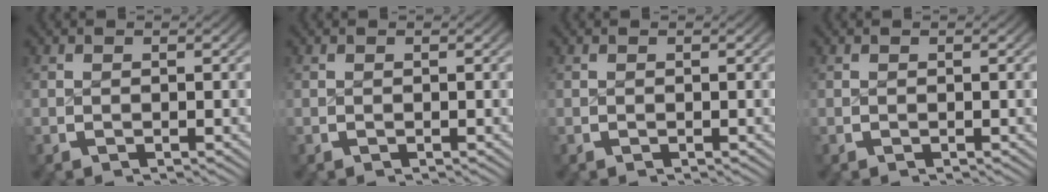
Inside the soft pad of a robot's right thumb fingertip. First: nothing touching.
{"total": 0.0}
{"total": 0.0}
{"total": 0.0}